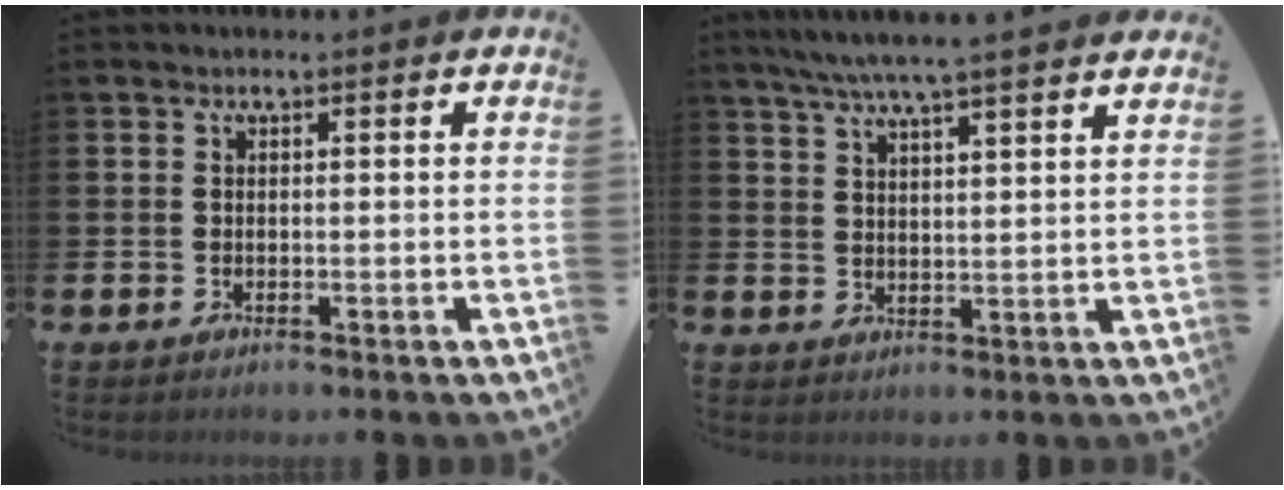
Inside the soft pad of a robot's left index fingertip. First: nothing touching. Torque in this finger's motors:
{"motor_torque": [1.07, -1.07, 0.58, 0.21]}